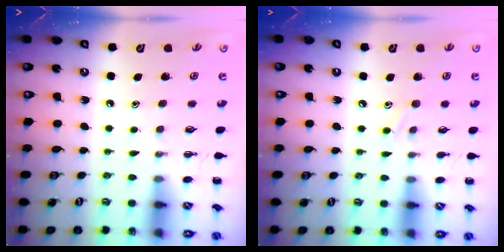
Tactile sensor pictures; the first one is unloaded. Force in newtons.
{"total": 6.1, "press": 5.7, "slide": 2.0}